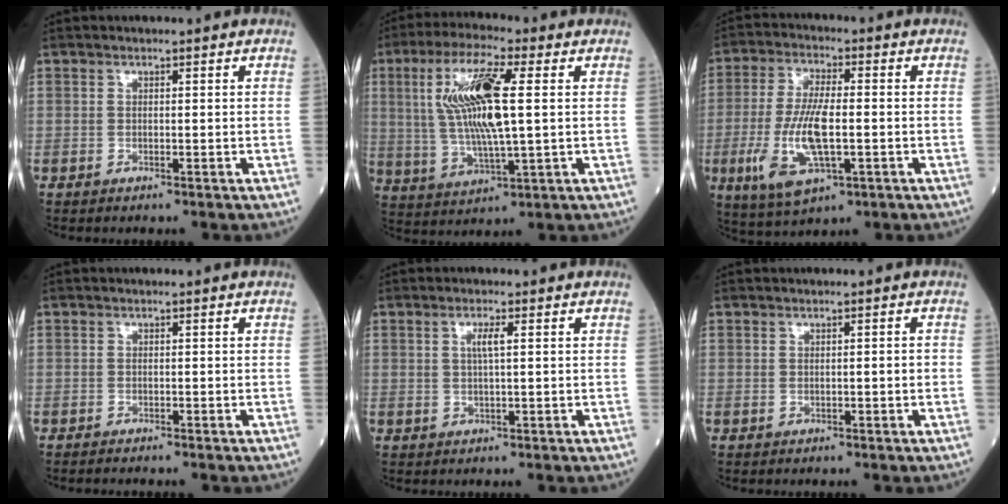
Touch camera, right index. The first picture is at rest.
{"total": 14.0, "force": [2.7, 2.2, 13.5], "torque": [-0.276, 0.007, 0.048]}
{"total": 11.6, "force": [-2.6, 3.4, 10.8], "torque": [-0.228, -0.010, -0.041]}
{"total": 0.8, "force": [-0.8, -0.1, 0.1], "torque": [-0.007, -0.003, -0.016]}
{"total": 2.1, "force": [0.6, 0.0, 2.0], "torque": [-0.042, 0.001, 0.011]}
{"total": 0.8, "force": [-0.1, 0.1, 0.8], "torque": [-0.013, 0.002, 0.001]}